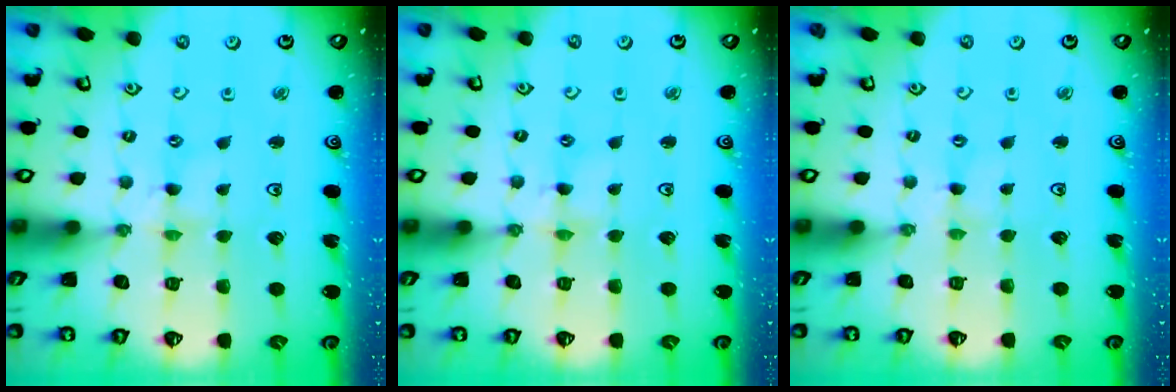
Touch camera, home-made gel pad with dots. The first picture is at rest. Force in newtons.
{"total": 1.7, "press": 1.7, "slide": 0.2}
{"total": 0.7, "press": 0.7, "slide": 0.2}